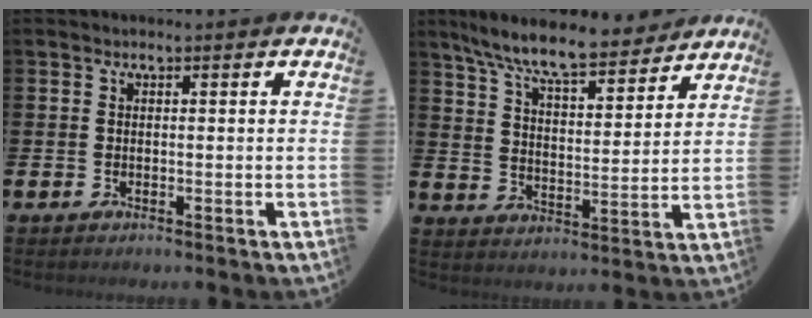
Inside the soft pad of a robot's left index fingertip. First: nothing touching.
{"total": 9.1, "force": [8.3, 1.4, 3.7], "torque": [-0.093, -0.049, 0.143]}